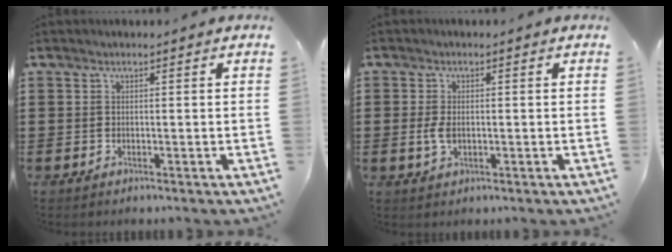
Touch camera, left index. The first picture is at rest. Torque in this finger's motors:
{"motor_torque": [0.25, 0.07, 0.17, 0.06]}